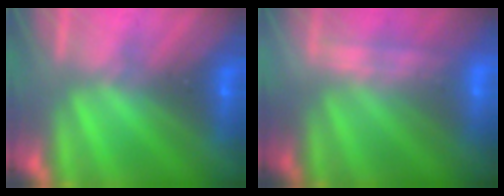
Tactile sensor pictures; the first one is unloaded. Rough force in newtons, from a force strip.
{"total": 2.2}